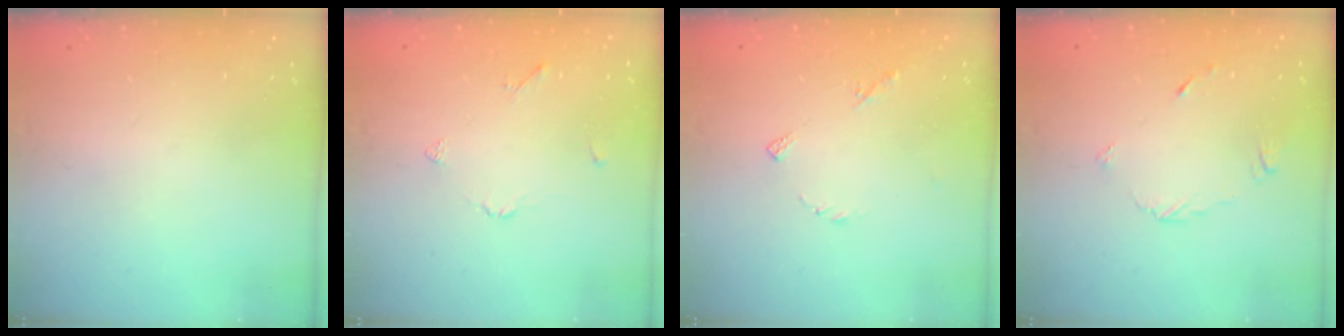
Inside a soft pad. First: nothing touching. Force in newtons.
{"total": 2.2, "press": 2.2, "slide": 0.5}
{"total": 4.8, "press": 4.8, "slide": 0.5}
{"total": 4.5, "press": 4.5, "slide": 0.6}